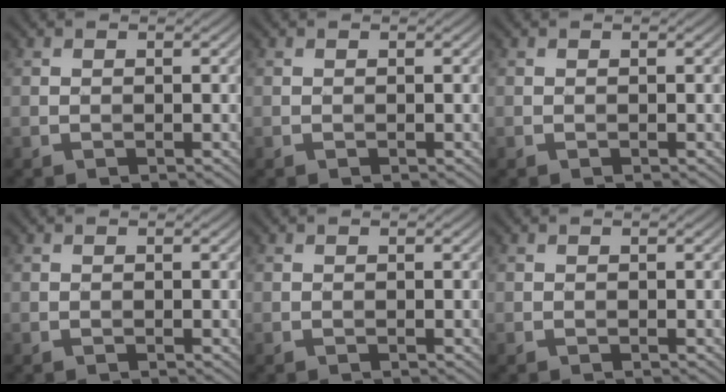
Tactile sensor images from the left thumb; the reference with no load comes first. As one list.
[{"total": 0.0}, {"total": 0.0}, {"total": 0.0}, {"total": 0.0}, {"total": 0.0}]